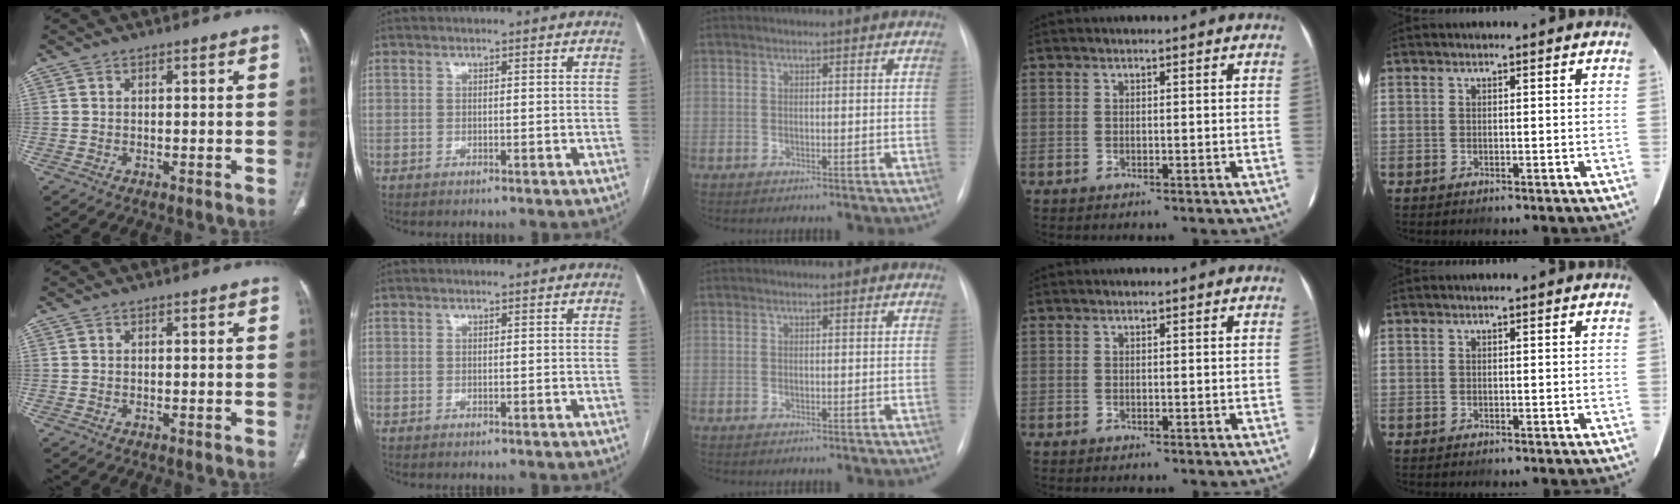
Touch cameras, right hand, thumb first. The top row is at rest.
{}